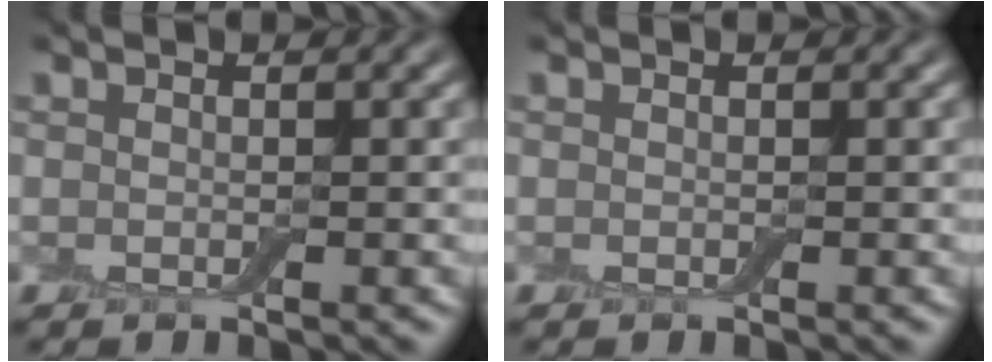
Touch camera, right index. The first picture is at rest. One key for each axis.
{"total": 0.0}